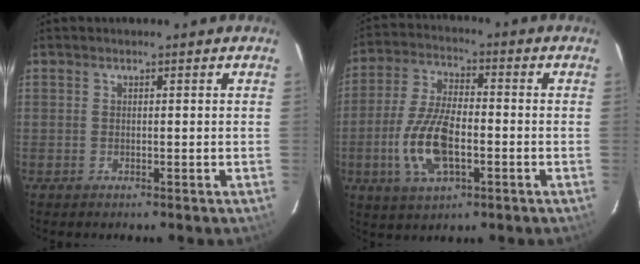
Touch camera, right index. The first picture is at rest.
{"total": 12.6, "force": [-3.5, 5.5, 10.8], "torque": [-0.228, -0.002, -0.064]}